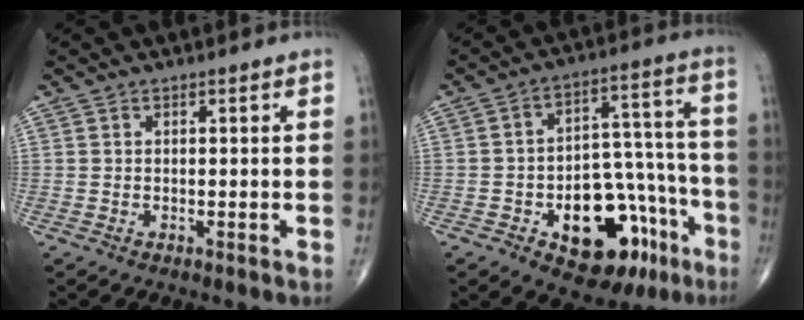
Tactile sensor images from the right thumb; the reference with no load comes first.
{"total": 19.7, "force": [-8.9, 11.0, 13.7], "torque": [-0.145, 0.075, -0.116]}